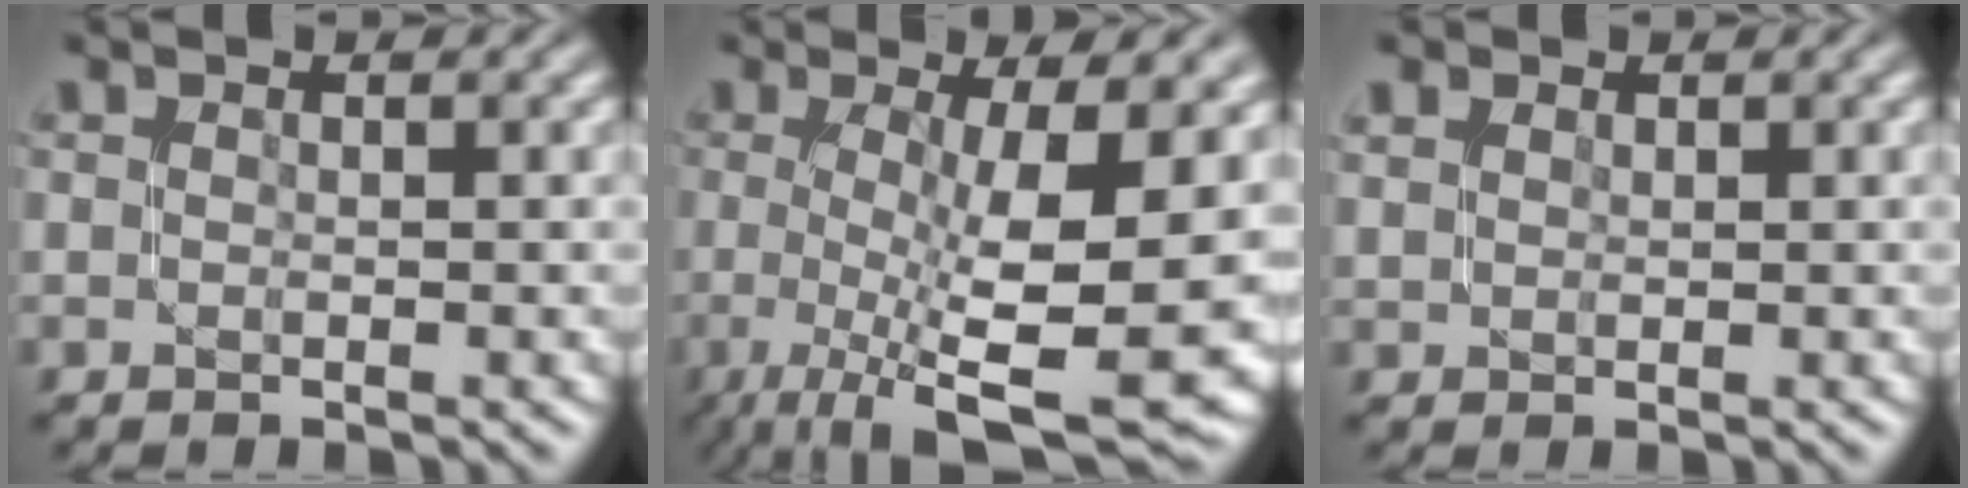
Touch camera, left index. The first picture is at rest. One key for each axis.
{"total": 11.0, "fx": -1.0, "fy": 2.9, "fz": 10.6, "tx": -0.160, "ty": -0.013, "tz": -0.011}
{"total": 2.0, "fx": 1.4, "fy": 1.2, "fz": 0.6, "tx": -0.019, "ty": 0.009, "tz": 0.025}